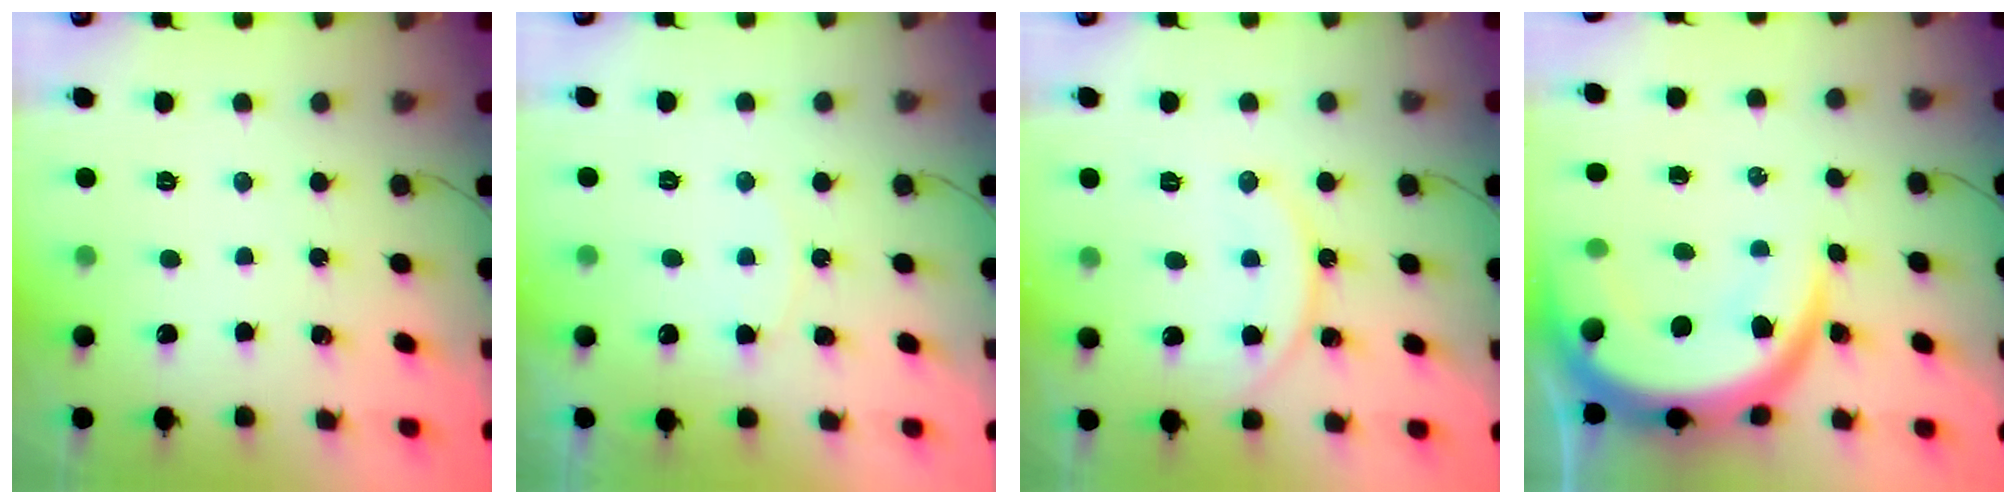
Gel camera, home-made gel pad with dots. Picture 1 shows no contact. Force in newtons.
{"total": 5.7, "press": 5.6, "slide": 0.6}
{"total": 11.7, "press": 11.5, "slide": 2.4}
{"total": 15.0, "press": 14.9, "slide": 1.3}